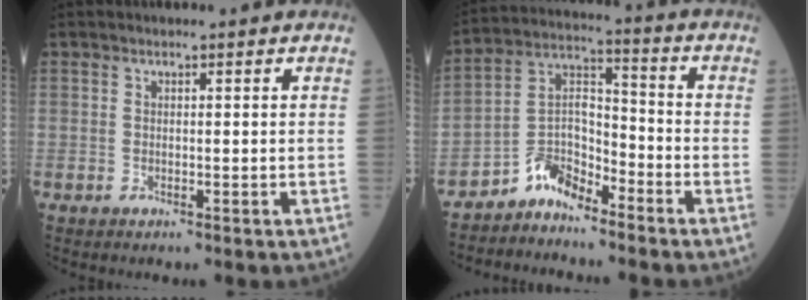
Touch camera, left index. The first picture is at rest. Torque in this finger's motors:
{"motor_torque": [0.02, 0.28, 0.06, 0.03]}